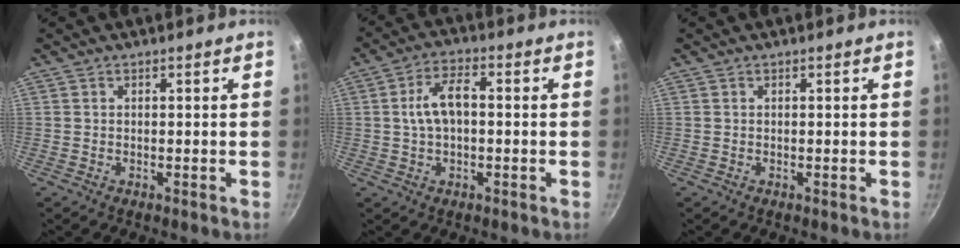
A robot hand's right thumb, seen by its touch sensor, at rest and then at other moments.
{"total": 7.1, "force": [0.4, 3.8, 6.0], "torque": [-0.117, 0.021, 0.002]}
{"total": 0.0}